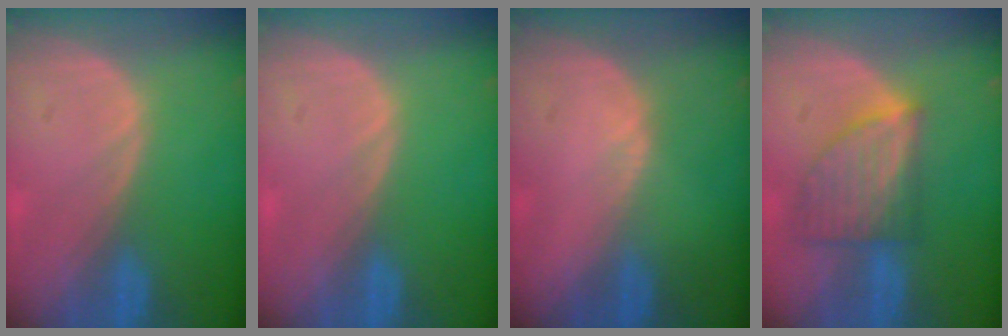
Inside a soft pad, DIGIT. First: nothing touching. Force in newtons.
{"total": 0.0}
{"total": 0.7, "press": 0.4, "slide": 0.5}
{"total": 7.1, "press": 6.6, "slide": 2.5}